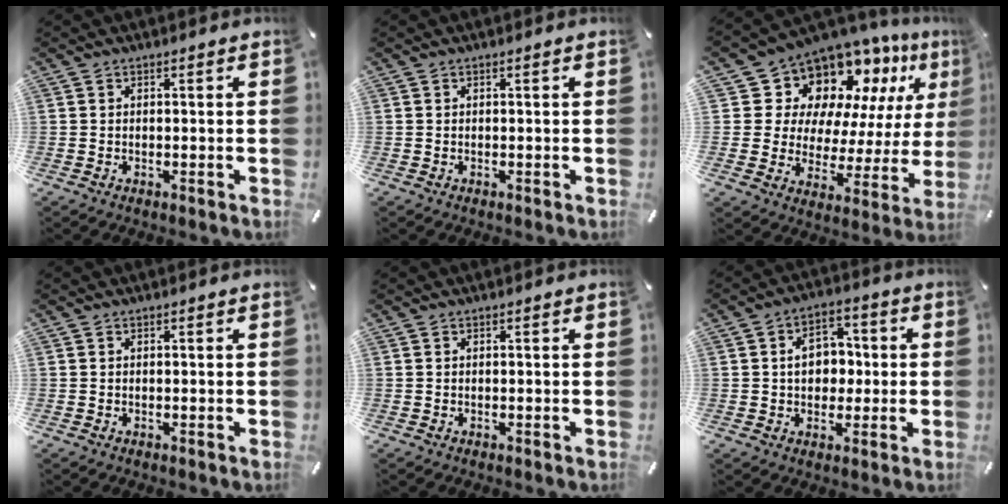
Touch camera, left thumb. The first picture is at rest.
{"total": 0.0}
{"total": 13.8, "force": [10.2, 8.5, 3.8], "torque": [-0.076, -0.099, 0.179]}
{"total": 0.0}
{"total": 0.0}
{"total": 8.6, "force": [0.2, 6.8, 5.4], "torque": [-0.077, 0.009, 0.001]}